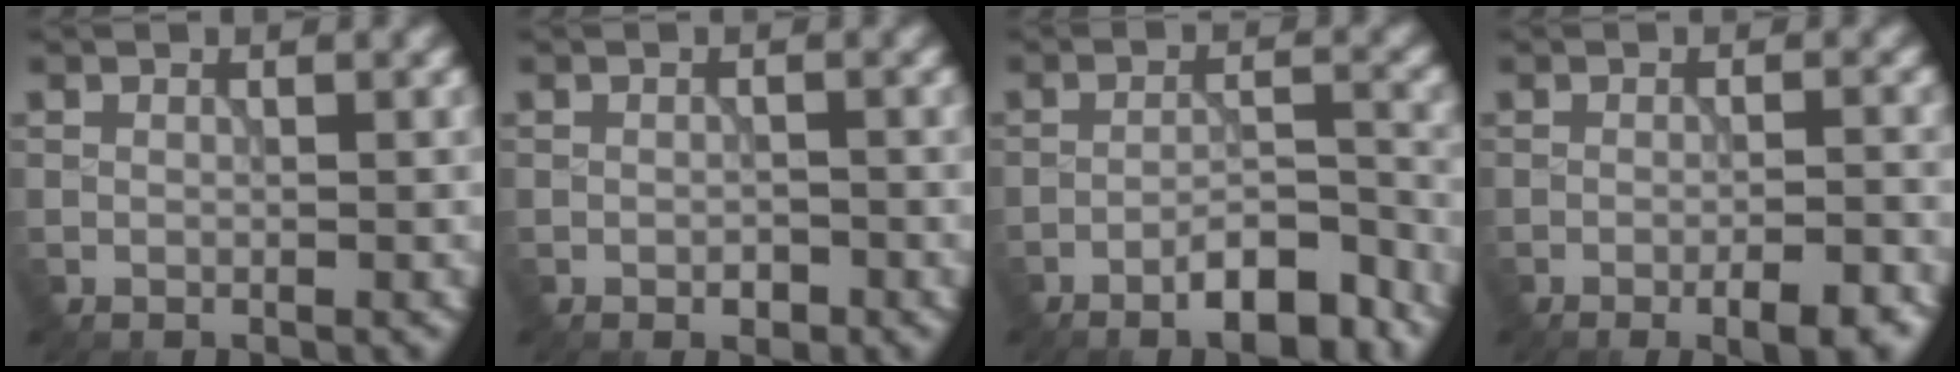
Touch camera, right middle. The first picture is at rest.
{"total": 1.1, "force": [-0.7, 0.5, 0.8], "torque": [-0.010, 0.000, -0.012]}
{"total": 6.0, "force": [-4.3, 1.4, 3.9], "torque": [-0.054, 0.010, -0.067]}
{"total": 4.6, "force": [-2.7, 1.0, 3.5], "torque": [-0.051, 0.006, -0.033]}